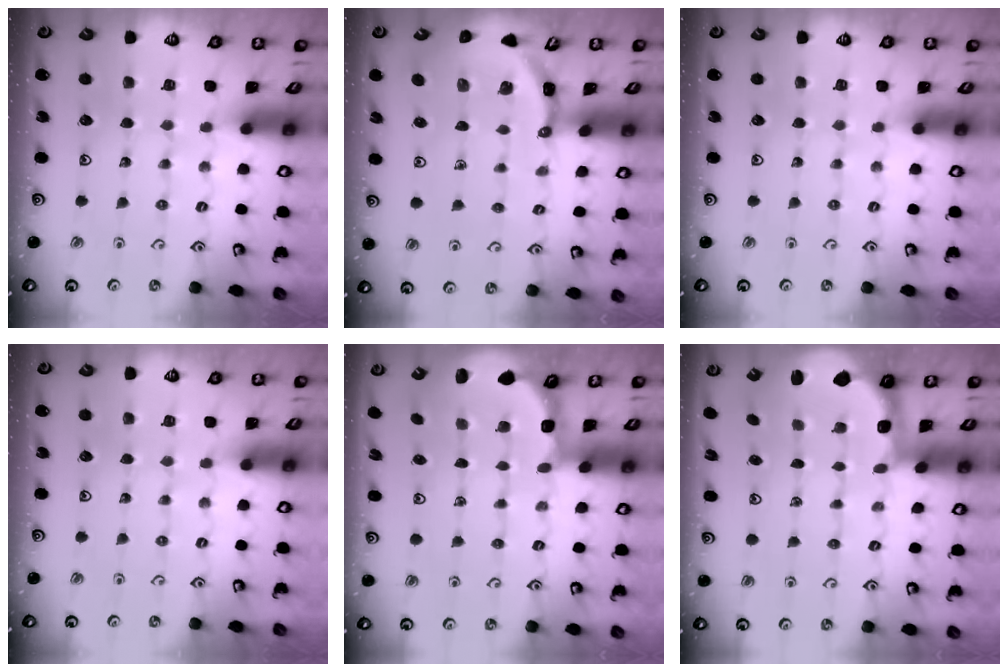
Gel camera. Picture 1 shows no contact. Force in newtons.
{"total": 3.5, "press": 3.5, "slide": 0.3}
{"total": 0.0}
{"total": 0.0}
{"total": 2.7, "press": 2.3, "slide": 1.4}
{"total": 2.4, "press": 1.2, "slide": 2.1}